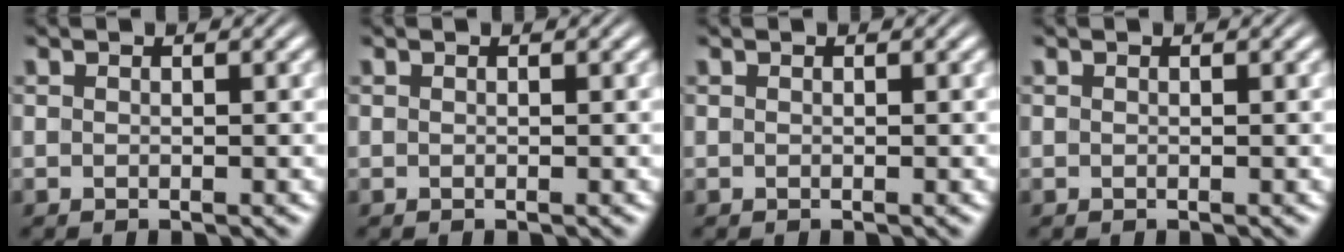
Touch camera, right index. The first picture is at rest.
{"total": 0.0}
{"total": 0.0}
{"total": 0.0}